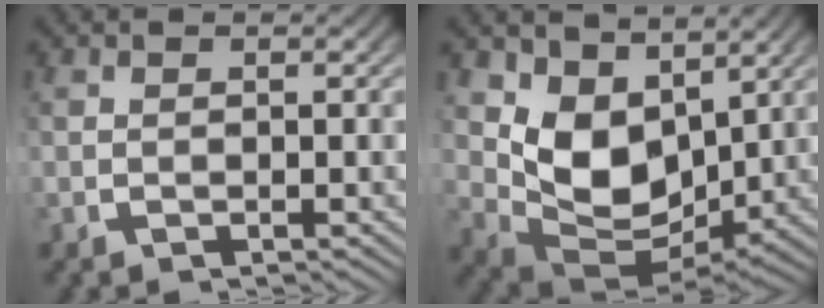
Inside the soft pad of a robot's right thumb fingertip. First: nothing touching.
{"total": 9.5, "force": [0.0, 6.4, 7.0], "torque": [-0.152, -0.054, 0.023]}